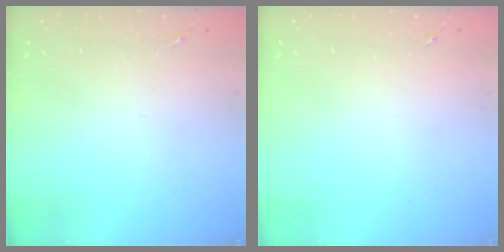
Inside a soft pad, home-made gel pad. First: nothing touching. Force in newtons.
{"total": 0.0}